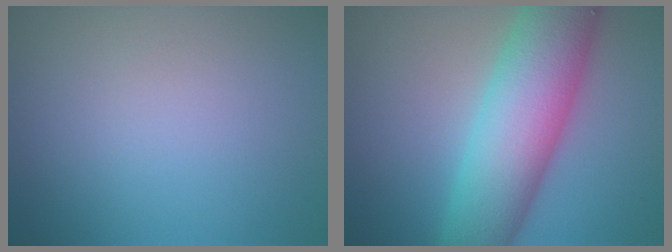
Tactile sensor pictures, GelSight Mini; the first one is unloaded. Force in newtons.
{"total": 10.7, "press": 10.7, "slide": 0.4}